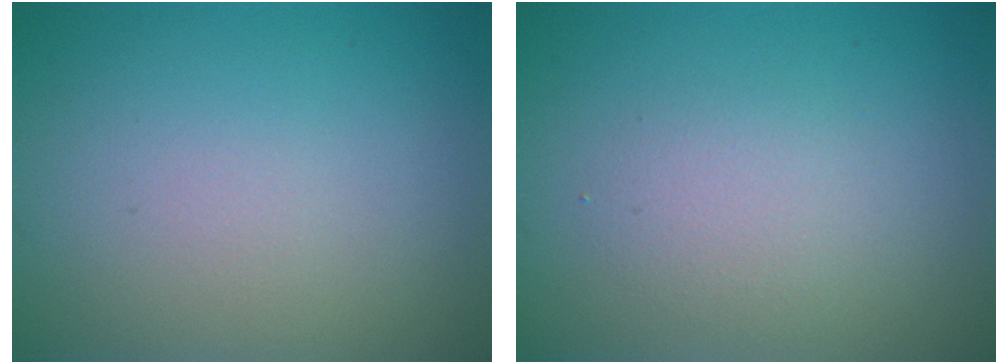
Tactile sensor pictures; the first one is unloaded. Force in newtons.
{"total": 2.0, "press": 2.0, "slide": 0.2}